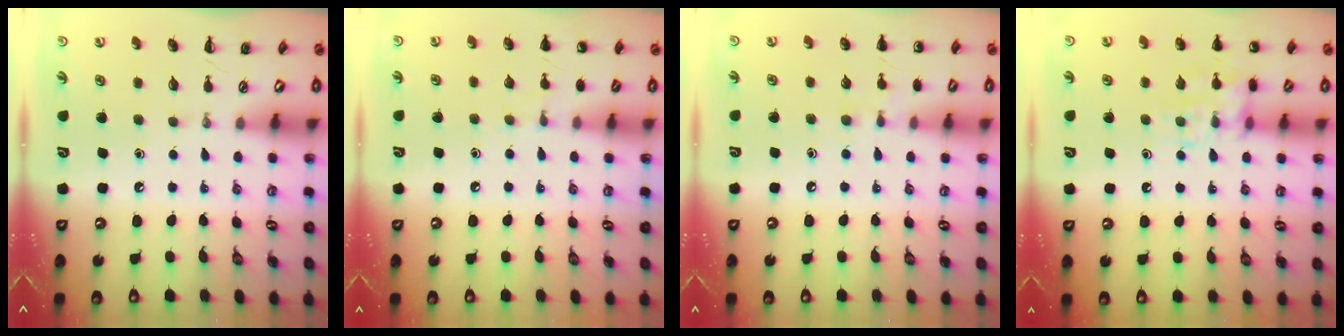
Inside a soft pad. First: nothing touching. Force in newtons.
{"total": 5.4, "press": 5.1, "slide": 1.6}
{"total": 5.9, "press": 5.6, "slide": 1.9}
{"total": 12.5, "press": 12.5, "slide": 0.7}